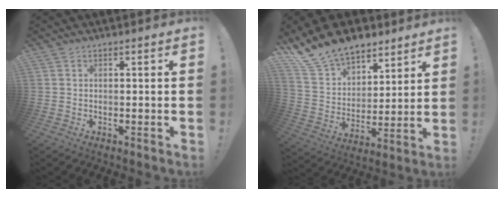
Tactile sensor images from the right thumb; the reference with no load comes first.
{"total": 16.4, "force": [13.2, 8.6, 4.4], "torque": [-0.095, -0.096, 0.252]}